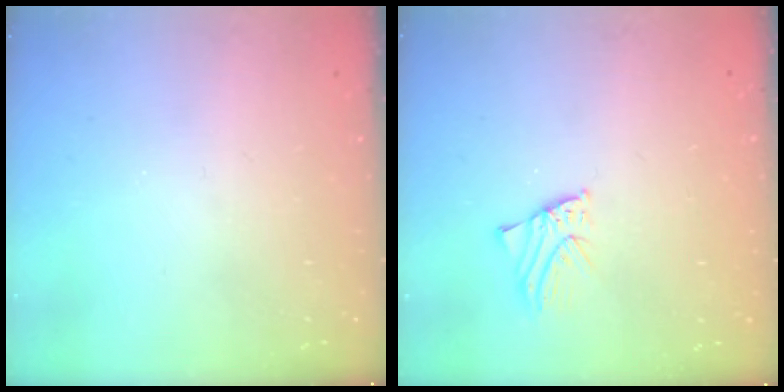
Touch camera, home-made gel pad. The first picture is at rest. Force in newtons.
{"total": 1.9, "press": 1.9, "slide": 0.0}